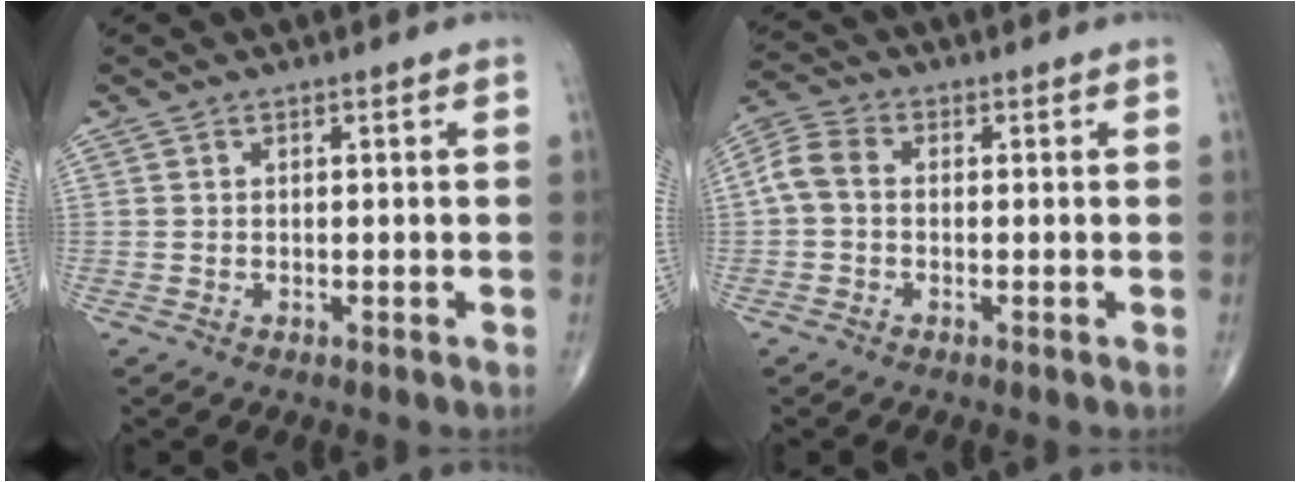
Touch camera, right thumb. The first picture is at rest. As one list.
[{"total": 5.0, "force": [-0.2, 3.5, 3.6], "torque": [-0.074, 0.015, -0.015]}]